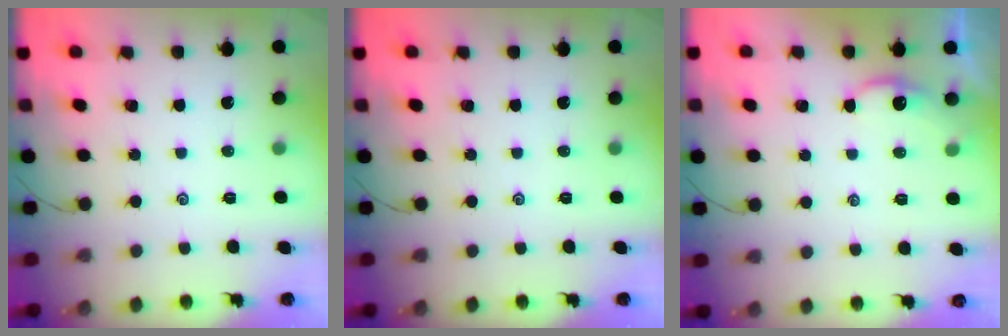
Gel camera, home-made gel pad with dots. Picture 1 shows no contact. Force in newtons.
{"total": 0.0}
{"total": 2.2, "press": 2.2, "slide": 0.2}